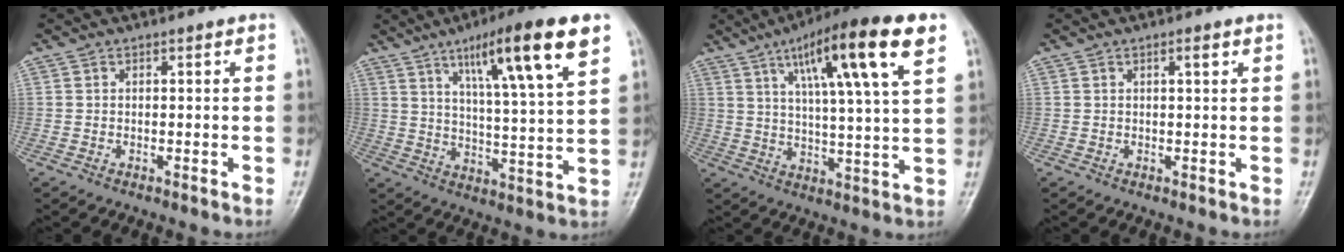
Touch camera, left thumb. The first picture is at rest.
{"total": 17.2, "force": [9.0, 2.2, 14.5], "torque": [-0.222, -0.030, 0.140]}
{"total": 18.6, "force": [8.7, 2.8, 16.2], "torque": [-0.249, -0.015, 0.134]}
{"total": 1.5, "force": [0.7, 0.2, 1.3], "torque": [-0.022, -0.002, 0.011]}